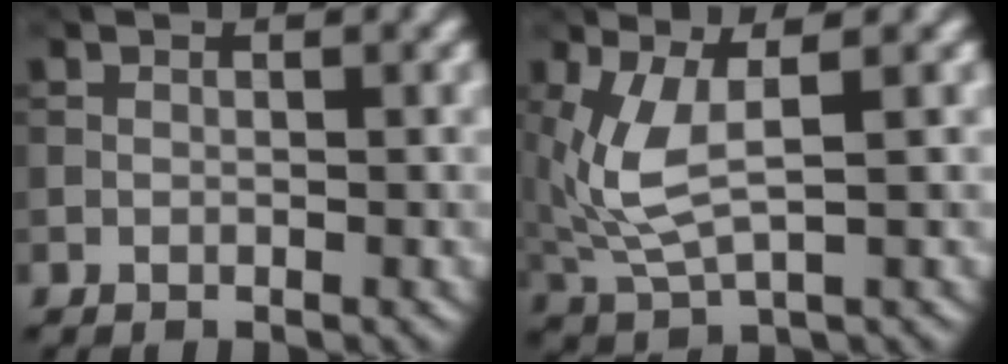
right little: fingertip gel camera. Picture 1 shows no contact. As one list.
[{"total": 5.2, "force": [0.5, 2.0, 4.7], "torque": [-0.127, -0.007, 0.014]}]